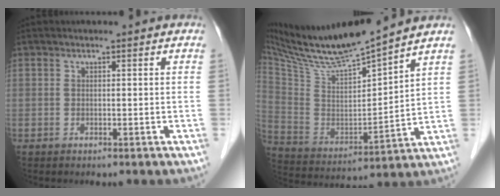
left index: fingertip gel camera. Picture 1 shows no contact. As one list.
[{"total": 16.3, "force": [14.4, -0.2, 7.6], "torque": [-0.148, -0.001, 0.272]}]